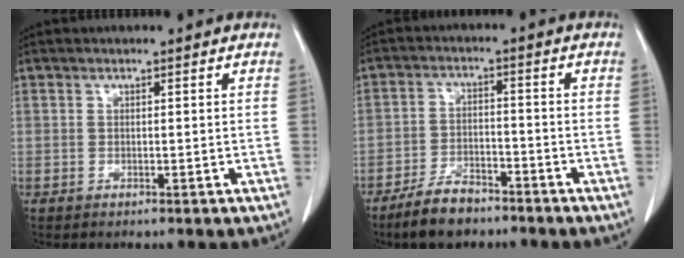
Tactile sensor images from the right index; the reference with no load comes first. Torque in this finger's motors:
{"motor_torque": [0.23, -0.26, 0.10, 0.01]}